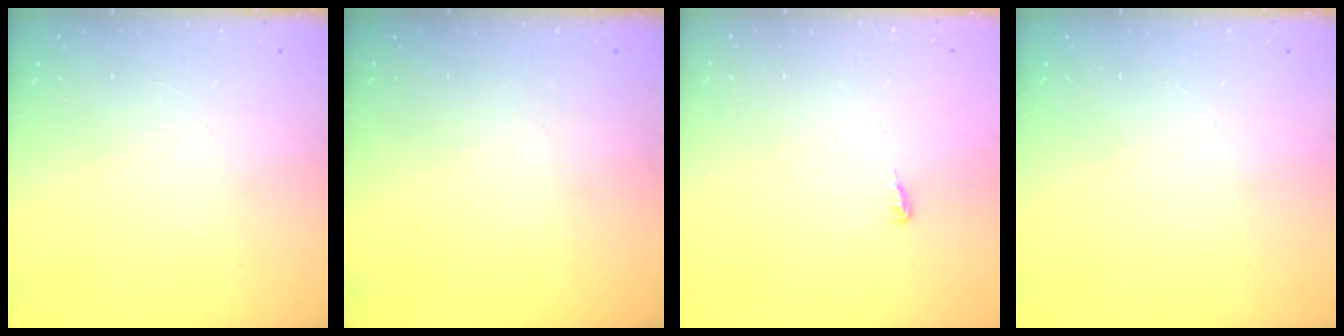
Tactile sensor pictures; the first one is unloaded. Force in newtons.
{"total": 0.0}
{"total": 3.5, "press": 3.5, "slide": 0.3}
{"total": 0.0}